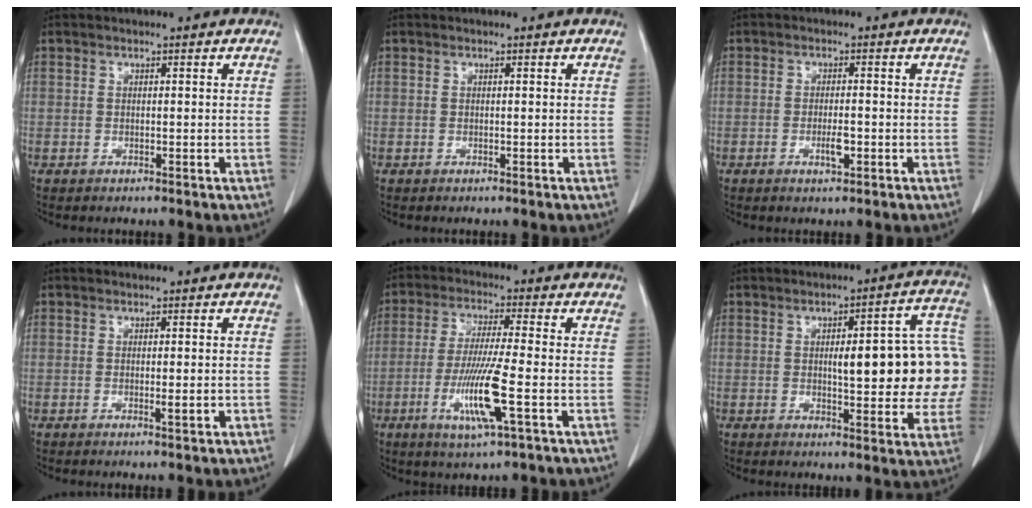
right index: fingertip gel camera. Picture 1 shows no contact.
{"total": 0.0}
{"total": 2.4, "force": [-0.9, 0.5, 2.2], "torque": [-0.039, -0.001, -0.013]}
{"total": 1.6, "force": [-0.5, 0.1, 1.6], "torque": [-0.022, -0.004, -0.006]}
{"total": 10.1, "force": [-3.1, -0.2, 9.6], "torque": [-0.190, -0.018, -0.062]}
{"total": 16.0, "force": [0.6, 4.4, 15.4], "torque": [-0.163, 0.032, 0.011]}